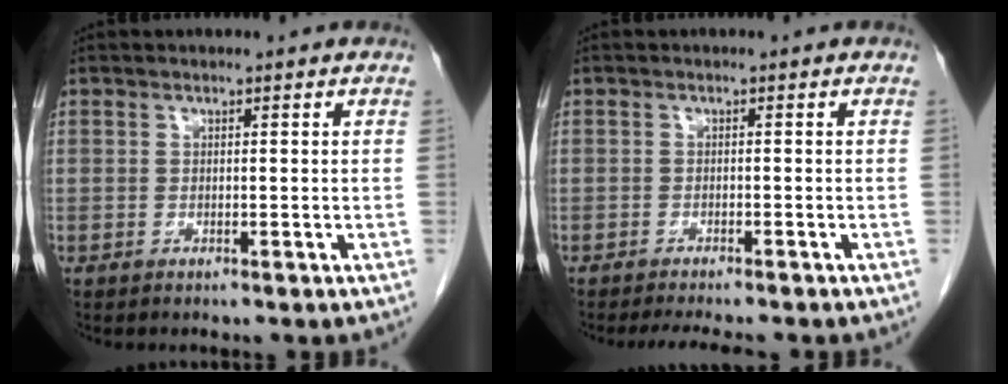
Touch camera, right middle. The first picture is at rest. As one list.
[{"total": 6.0, "force": [-5.2, 0.9, 2.8], "torque": [-0.034, -0.010, -0.073]}]